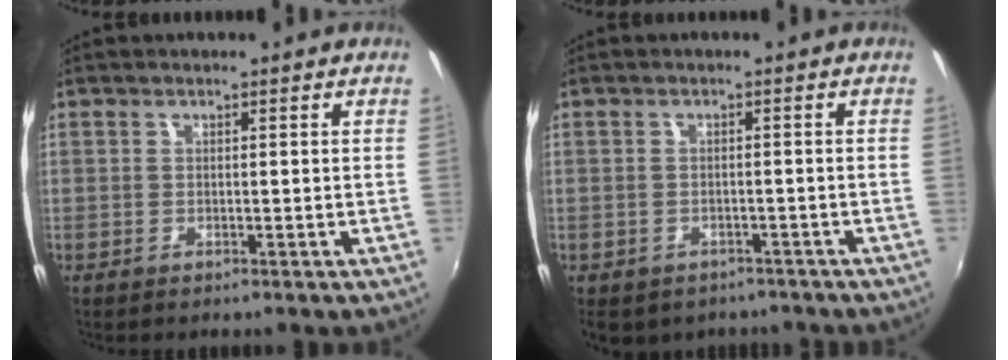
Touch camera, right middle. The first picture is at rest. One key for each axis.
{"total": 6.6, "fx": -4.5, "fy": 4.1, "fz": 2.7, "tx": -0.060, "ty": -0.018, "tz": -0.054}